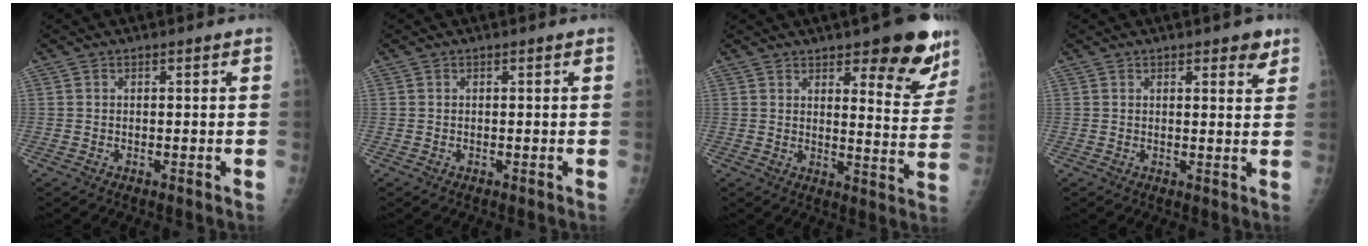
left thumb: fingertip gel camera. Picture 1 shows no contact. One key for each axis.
{"total": 0.0}
{"total": 14.0, "fx": 8.9, "fy": 4.8, "fz": 9.7, "tx": -0.069, "ty": -0.054, "tz": 0.117}
{"total": 3.4, "fx": 2.2, "fy": 1.4, "fz": 2.3, "tx": -0.014, "ty": -0.010, "tz": 0.024}